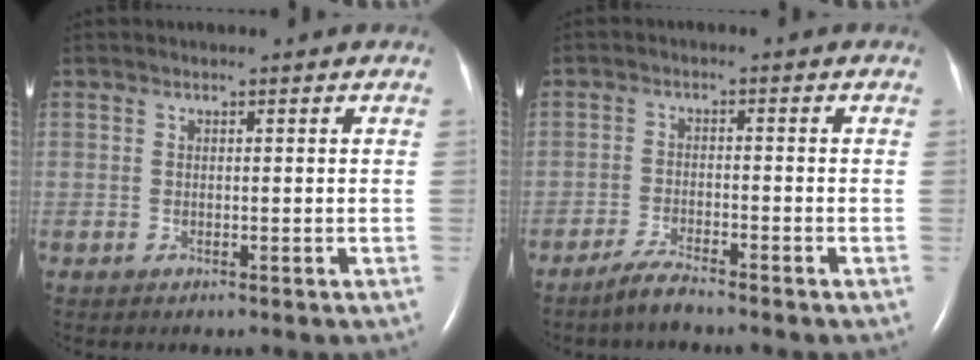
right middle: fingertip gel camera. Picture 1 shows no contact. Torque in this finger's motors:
{"motor_torque": [0.32, -0.37, 0.00, 0.02]}